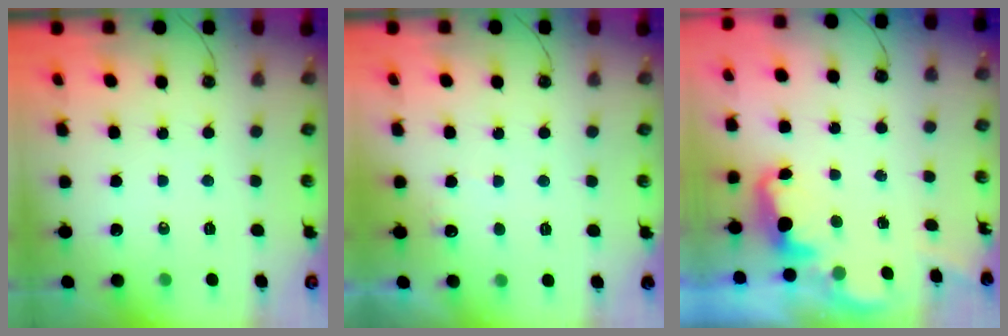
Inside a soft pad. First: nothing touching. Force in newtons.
{"total": 4.2, "press": 4.0, "slide": 1.2}
{"total": 2.4, "press": 2.3, "slide": 0.7}